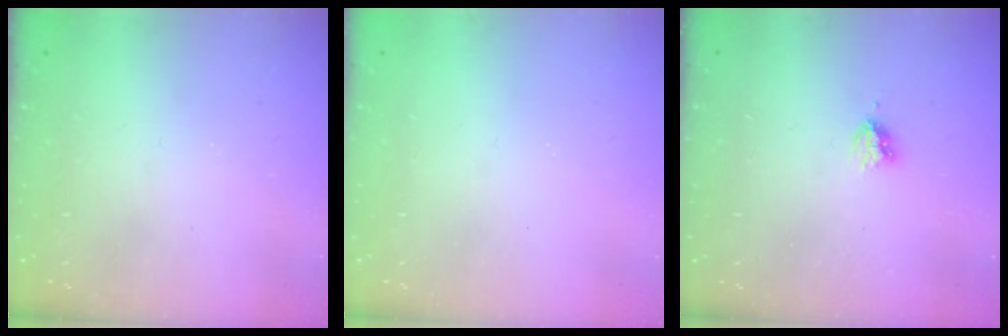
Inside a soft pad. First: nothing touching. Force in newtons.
{"total": 0.0}
{"total": 2.9, "press": 2.9, "slide": 0.5}